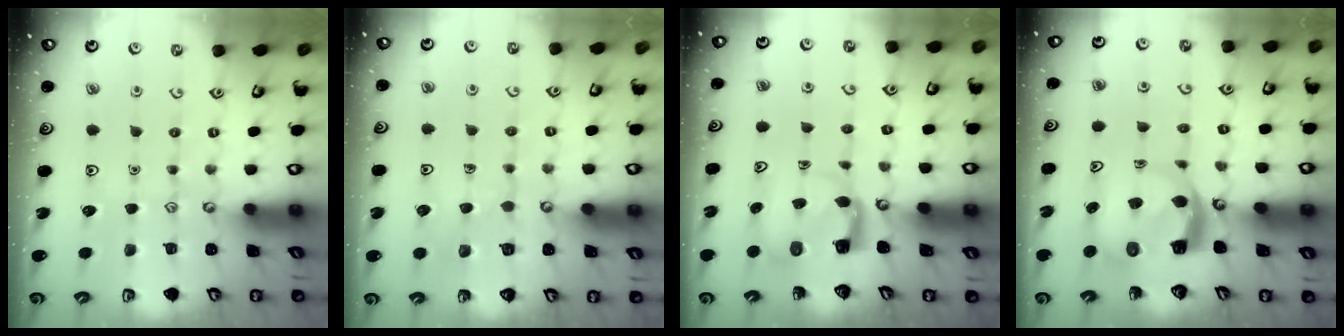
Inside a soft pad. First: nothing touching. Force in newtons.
{"total": 4.7, "press": 4.7, "slide": 0.4}
{"total": 4.0, "press": 3.9, "slide": 0.4}
{"total": 5.4, "press": 5.4, "slide": 0.7}